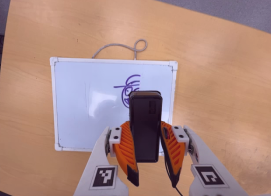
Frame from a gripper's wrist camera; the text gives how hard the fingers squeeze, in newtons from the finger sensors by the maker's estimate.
{"total": 9.4, "left": 7.1, "right": 11.8}